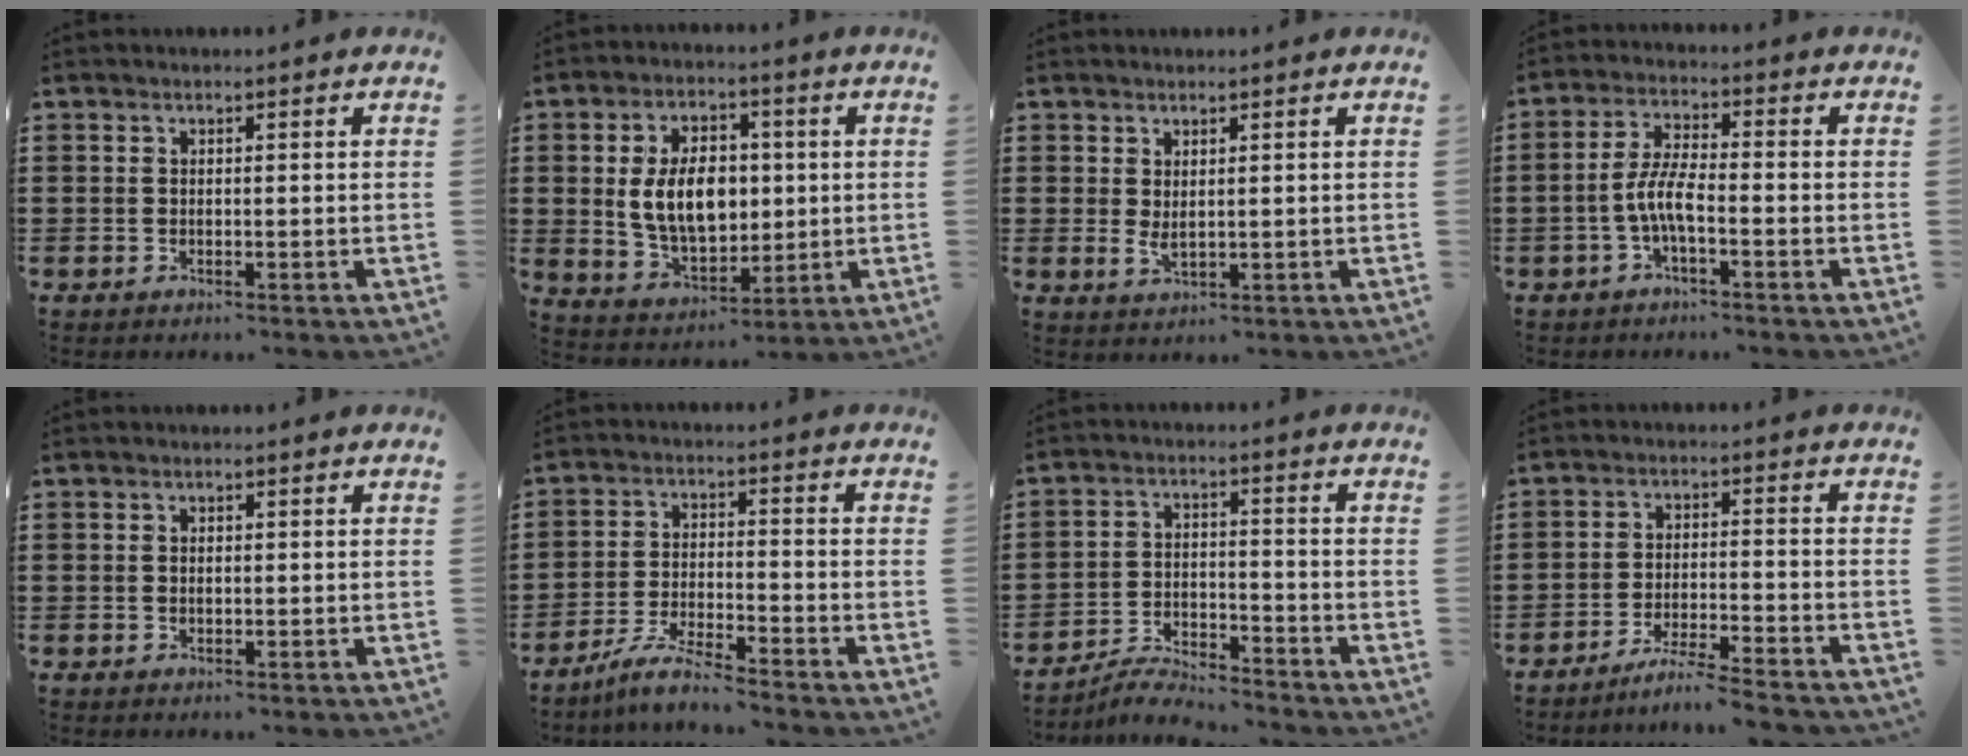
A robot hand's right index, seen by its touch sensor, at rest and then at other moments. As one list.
[{"total": 9.7, "force": [1.0, 6.3, 7.3], "torque": [-0.152, 0.008, 0.014]}, {"total": 2.0, "force": [0.9, 0.8, 1.6], "torque": [-0.032, 0.002, 0.017]}, {"total": 5.6, "force": [-1.9, 1.3, 5.1], "torque": [-0.123, -0.010, -0.045]}, {"total": 0.8, "force": [0.2, 0.4, 0.7], "torque": [-0.014, 0.003, 0.002]}, {"total": 5.4, "force": [-4.9, 0.0, 2.2], "torque": [-0.050, -0.007, -0.095]}, {"total": 4.8, "force": [-4.7, 0.2, 0.8], "torque": [-0.024, 0.004, -0.096]}, {"total": 4.9, "force": [-4.5, -0.6, 1.7], "torque": [-0.036, -0.011, -0.089]}]